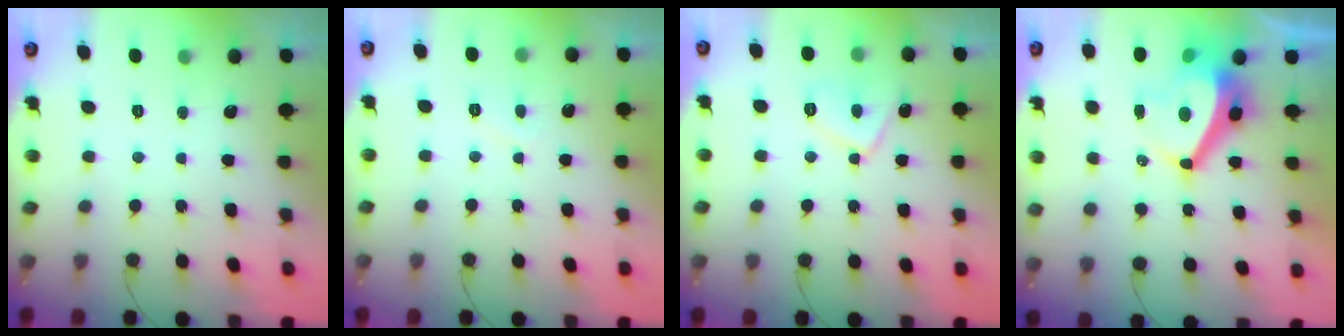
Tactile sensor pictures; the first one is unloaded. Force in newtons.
{"total": 3.7, "press": 3.7, "slide": 0.4}
{"total": 7.8, "press": 7.8, "slide": 0.5}
{"total": 11.2, "press": 10.6, "slide": 3.4}